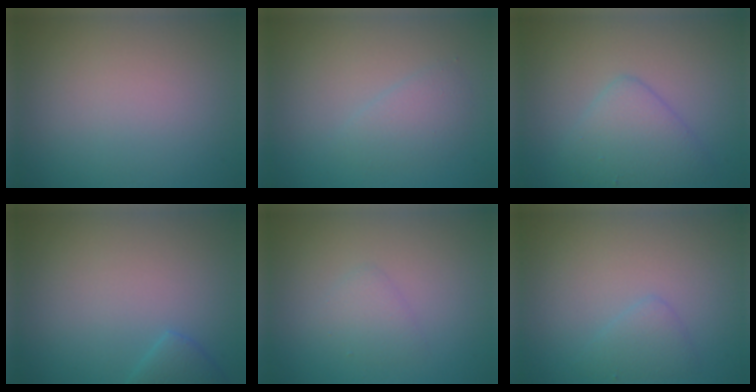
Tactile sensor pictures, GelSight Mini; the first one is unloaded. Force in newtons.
{"total": 1.8, "press": 1.8, "slide": 0.2}
{"total": 3.4, "press": 3.4, "slide": 0.1}
{"total": 1.6, "press": 1.6, "slide": 0.2}
{"total": 1.4, "press": 1.4, "slide": 0.0}
{"total": 1.6, "press": 1.6, "slide": 0.1}